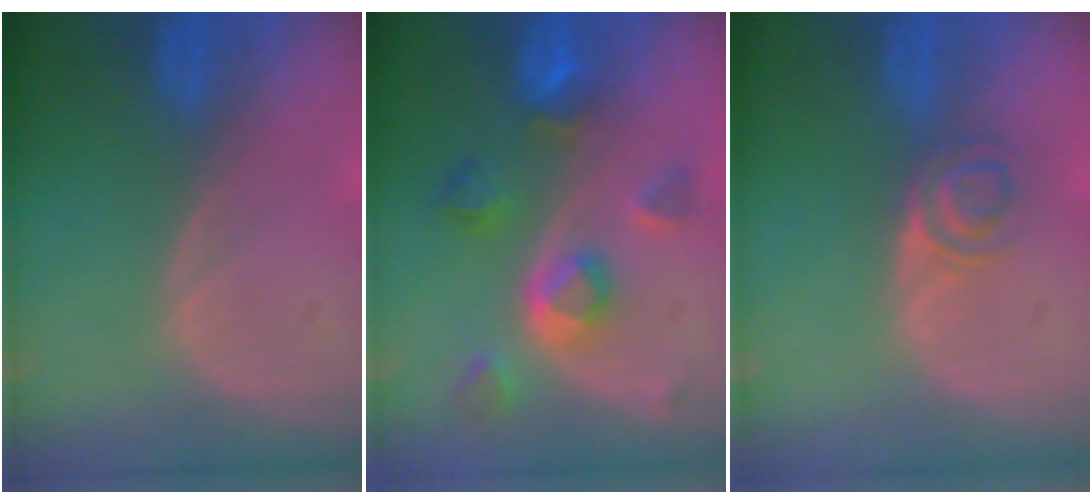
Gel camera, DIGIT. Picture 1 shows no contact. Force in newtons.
{"total": 7.7, "press": 6.9, "slide": 3.4}
{"total": 3.5, "press": 3.4, "slide": 0.9}